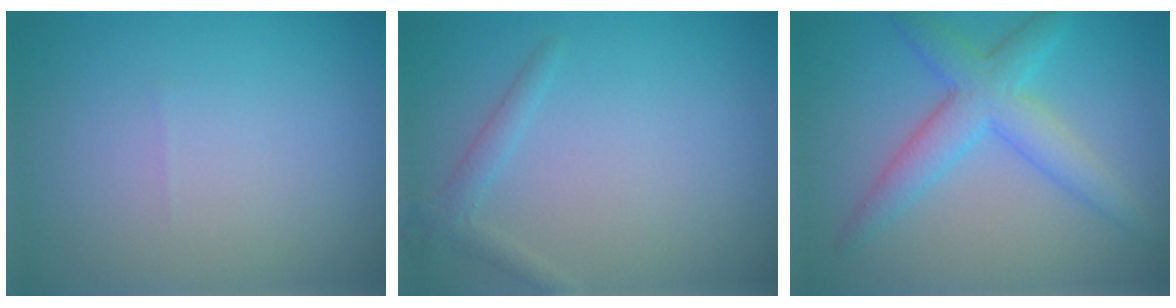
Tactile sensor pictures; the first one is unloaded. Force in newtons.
{"total": 1.4, "press": 1.4, "slide": 0.0}
{"total": 4.6, "press": 4.6, "slide": 0.1}